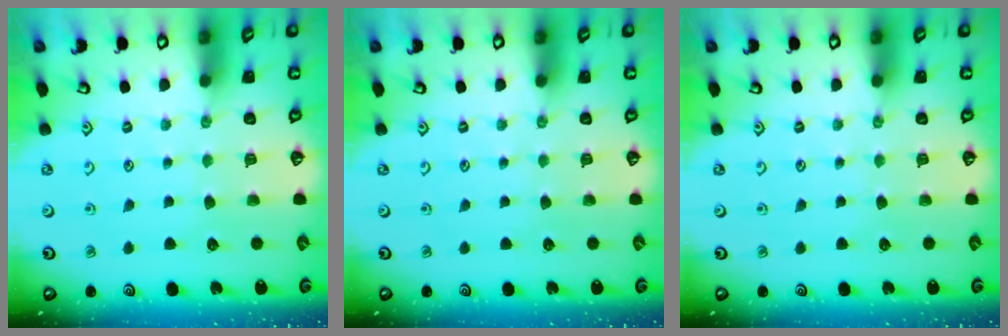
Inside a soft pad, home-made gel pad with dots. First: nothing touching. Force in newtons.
{"total": 0.0}
{"total": 0.0}